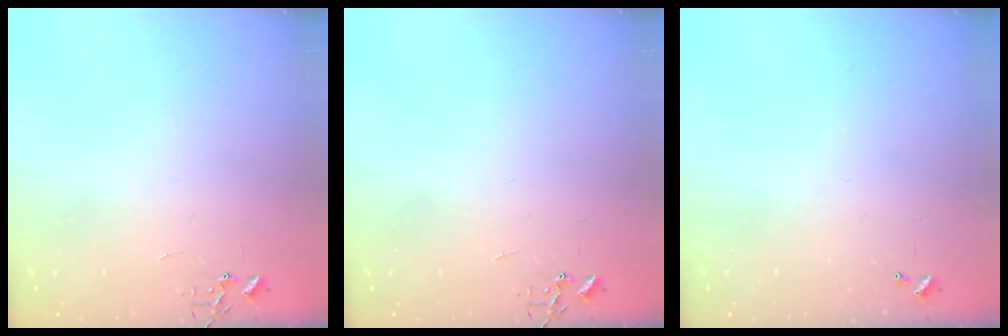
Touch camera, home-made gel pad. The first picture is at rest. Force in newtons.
{"total": 0.0}
{"total": 0.0}